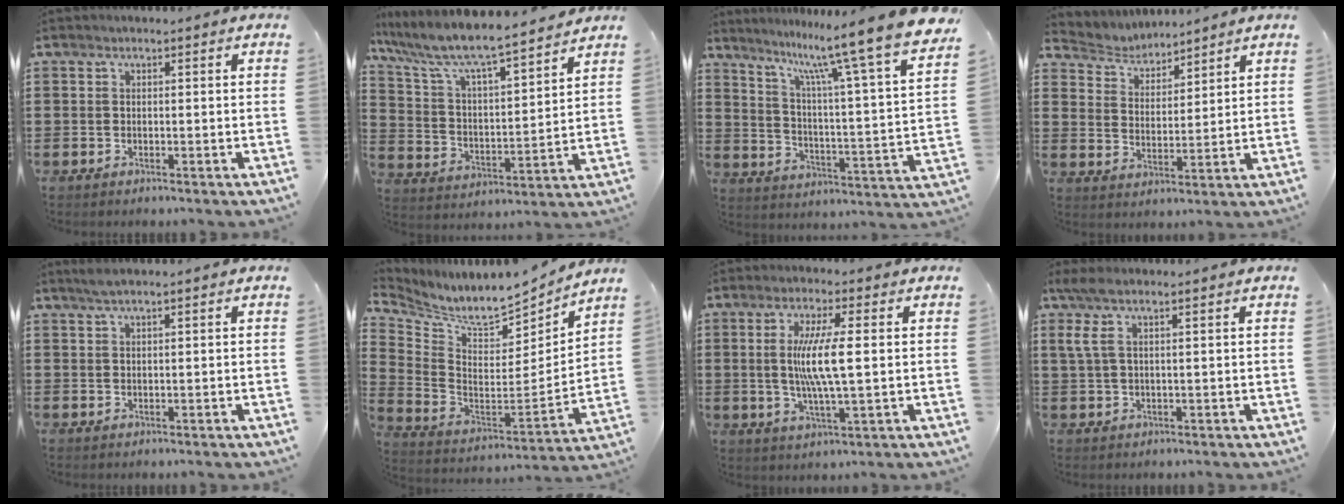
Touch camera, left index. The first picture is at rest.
{"total": 7.0, "force": [6.4, 0.6, 2.7], "torque": [-0.085, -0.049, 0.104]}
{"total": 11.8, "force": [10.0, -1.2, 6.1], "torque": [-0.123, -0.093, 0.151]}
{"total": 4.1, "force": [4.0, 0.9, -0.2], "torque": [-0.018, -0.018, 0.070]}
{"total": 1.4, "force": [1.0, -0.1, 1.1], "torque": [-0.021, 0.001, 0.018]}
{"total": 7.1, "force": [6.6, 1.0, 2.5], "torque": [-0.077, -0.066, 0.106]}
{"total": 7.8, "force": [0.8, 0.8, 7.7], "torque": [-0.150, -0.004, 0.007]}
{"total": 2.8, "force": [1.1, 0.4, 2.6], "torque": [-0.070, -0.009, 0.015]}